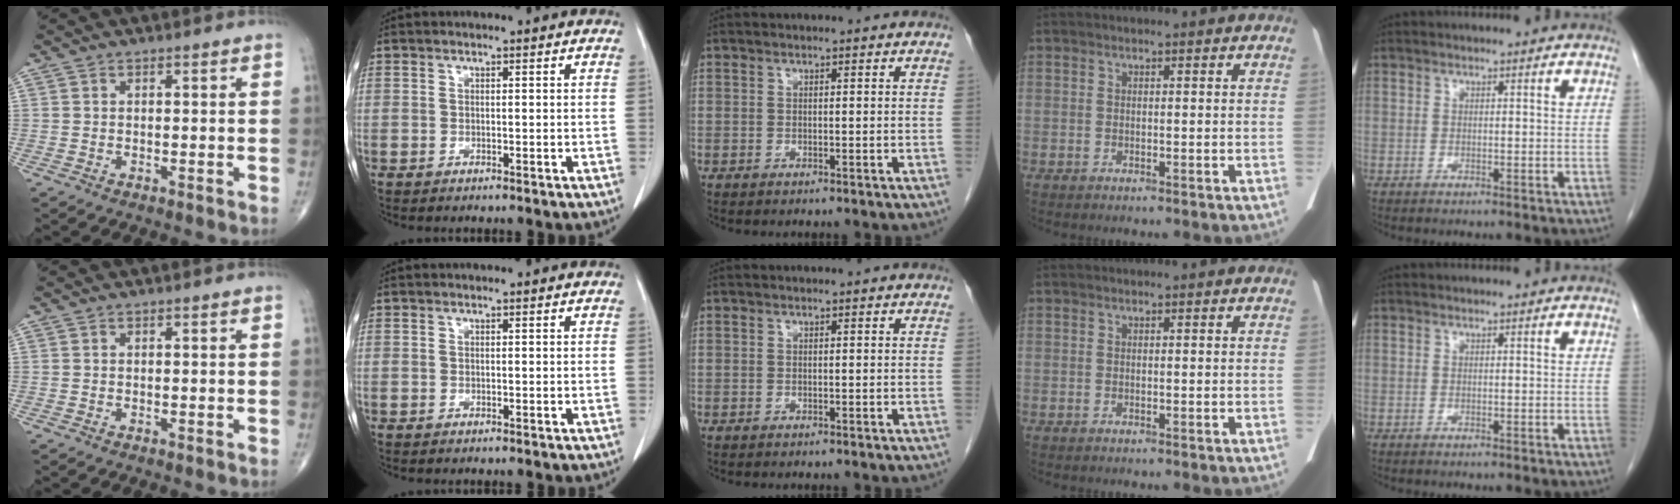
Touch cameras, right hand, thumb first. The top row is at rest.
{}